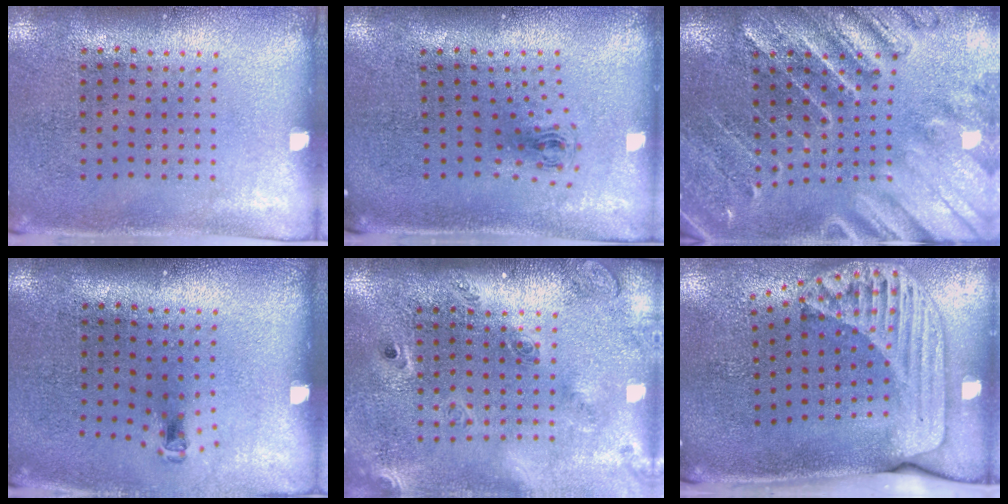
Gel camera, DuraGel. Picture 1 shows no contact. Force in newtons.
{"total": 0.8, "press": 0.4, "slide": 0.7}
{"total": 3.2, "press": 3.0, "slide": 1.1}
{"total": 0.8, "press": 0.4, "slide": 0.7}
{"total": 2.6, "press": 1.8, "slide": 1.8}
{"total": 2.4, "press": 1.7, "slide": 1.6}